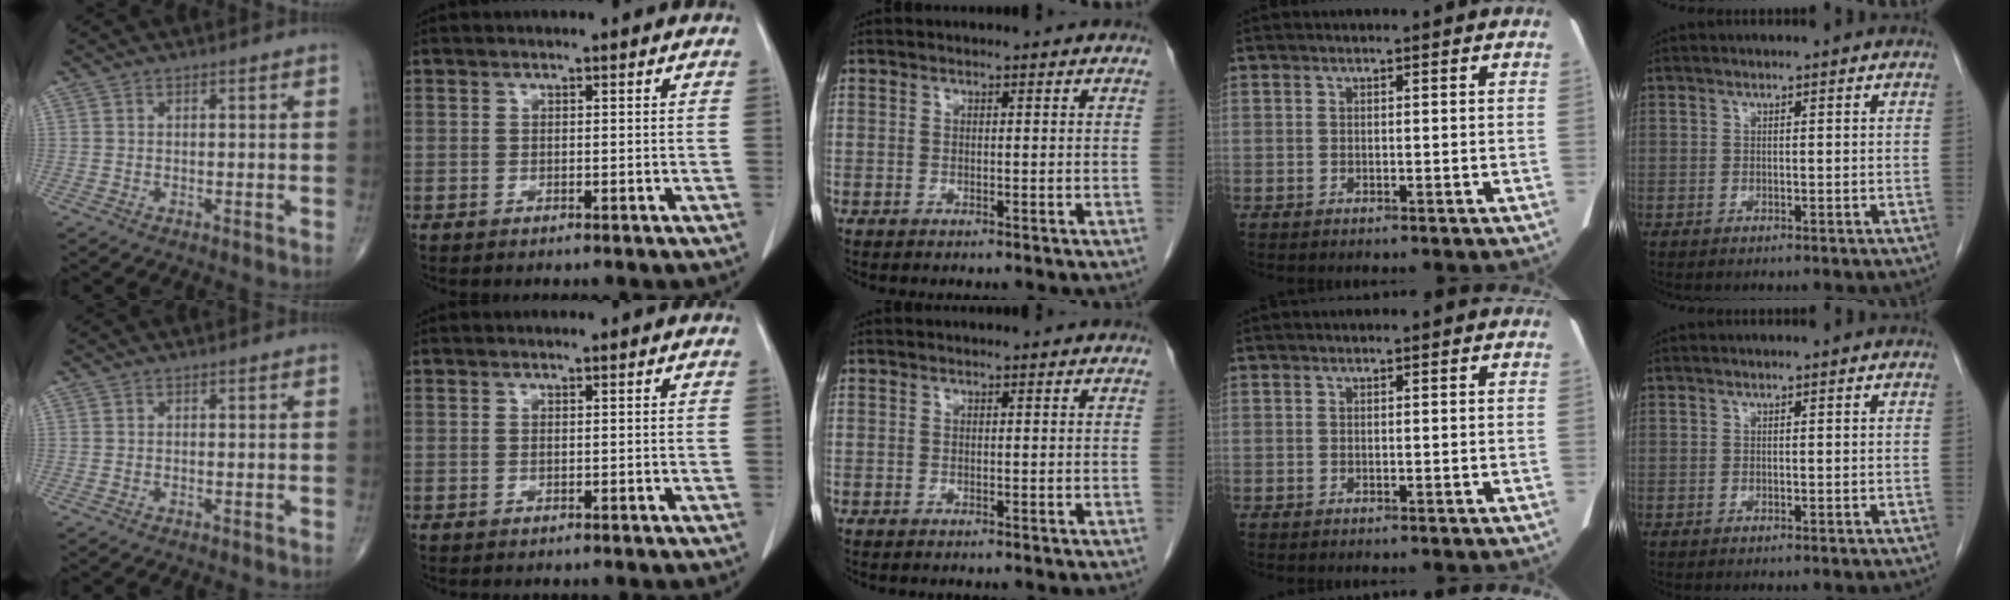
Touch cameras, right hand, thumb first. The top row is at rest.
{}